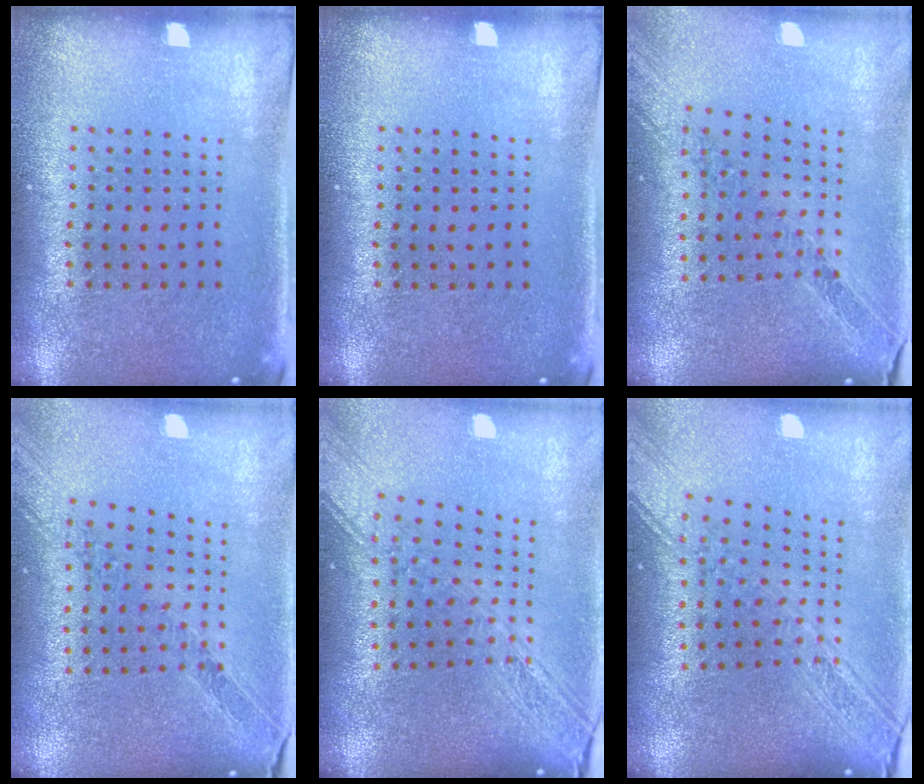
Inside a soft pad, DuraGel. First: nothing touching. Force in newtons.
{"total": 0.0}
{"total": 1.1, "press": 1.1, "slide": 0.1}
{"total": 1.0, "press": 1.0, "slide": 0.0}
{"total": 2.8, "press": 2.2, "slide": 1.7}
{"total": 2.8, "press": 2.2, "slide": 1.7}